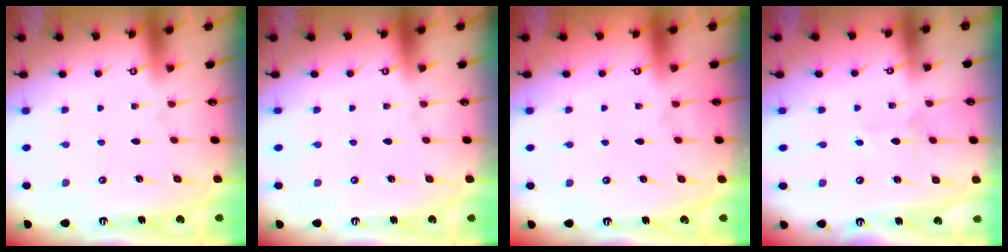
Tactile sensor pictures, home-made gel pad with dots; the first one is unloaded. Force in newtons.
{"total": 0.0}
{"total": 0.0}
{"total": 2.6, "press": 2.6, "slide": 0.2}